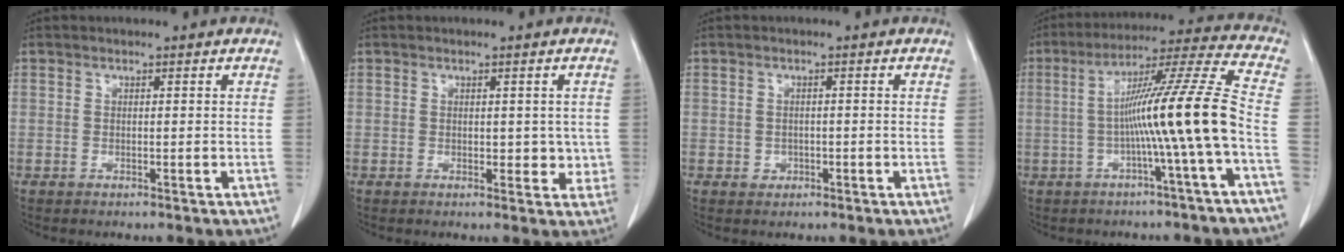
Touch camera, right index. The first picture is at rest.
{"total": 3.0, "force": [0.2, 2.1, 2.2], "torque": [-0.012, 0.000, 0.005]}
{"total": 1.5, "force": [-0.6, 1.4, 0.3], "torque": [-0.002, 0.006, -0.006]}
{"total": 14.0, "force": [-2.7, -2.3, 13.6], "torque": [-0.218, 0.018, -0.052]}